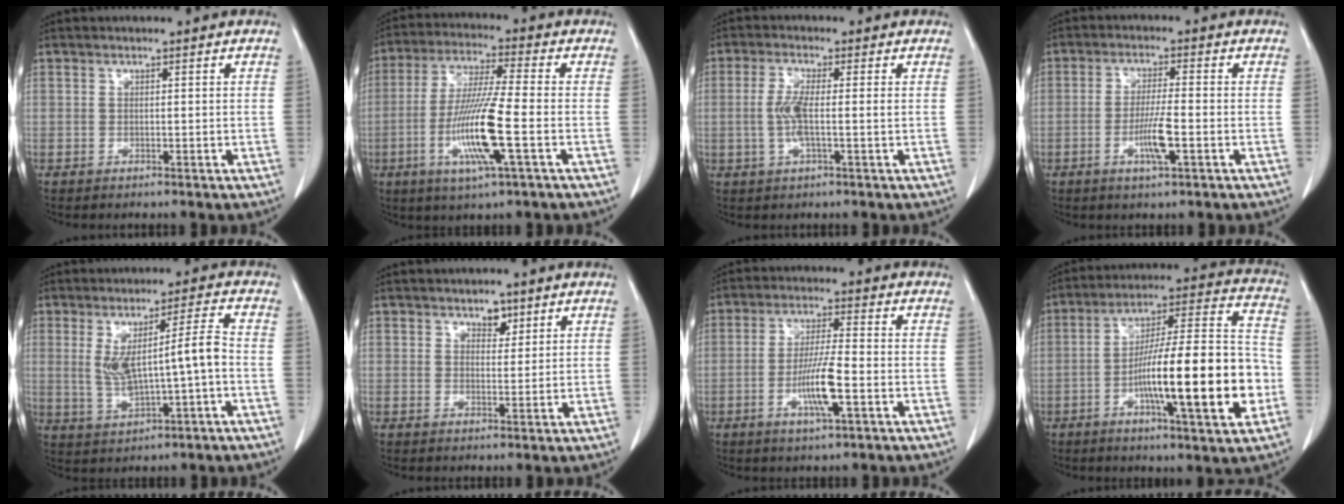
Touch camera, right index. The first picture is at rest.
{"total": 12.7, "force": [-3.5, 0.1, 12.2], "torque": [-0.246, -0.015, -0.071]}
{"total": 4.7, "force": [-0.3, 0.5, 4.7], "torque": [-0.103, -0.001, -0.008]}
{"total": 5.7, "force": [-1.9, 0.4, 5.4], "torque": [-0.103, -0.007, -0.035]}
{"total": 8.3, "force": [-0.2, 0.6, 8.2], "torque": [-0.150, 0.011, 0.006]}
{"total": 2.4, "force": [1.6, 1.4, 1.2], "torque": [-0.014, -0.002, 0.026]}
{"total": 7.8, "force": [-2.5, 0.5, 7.3], "torque": [-0.139, -0.006, -0.047]}
{"total": 21.1, "force": [-5.6, 2.3, 20.2], "torque": [-0.304, 0.009, -0.085]}